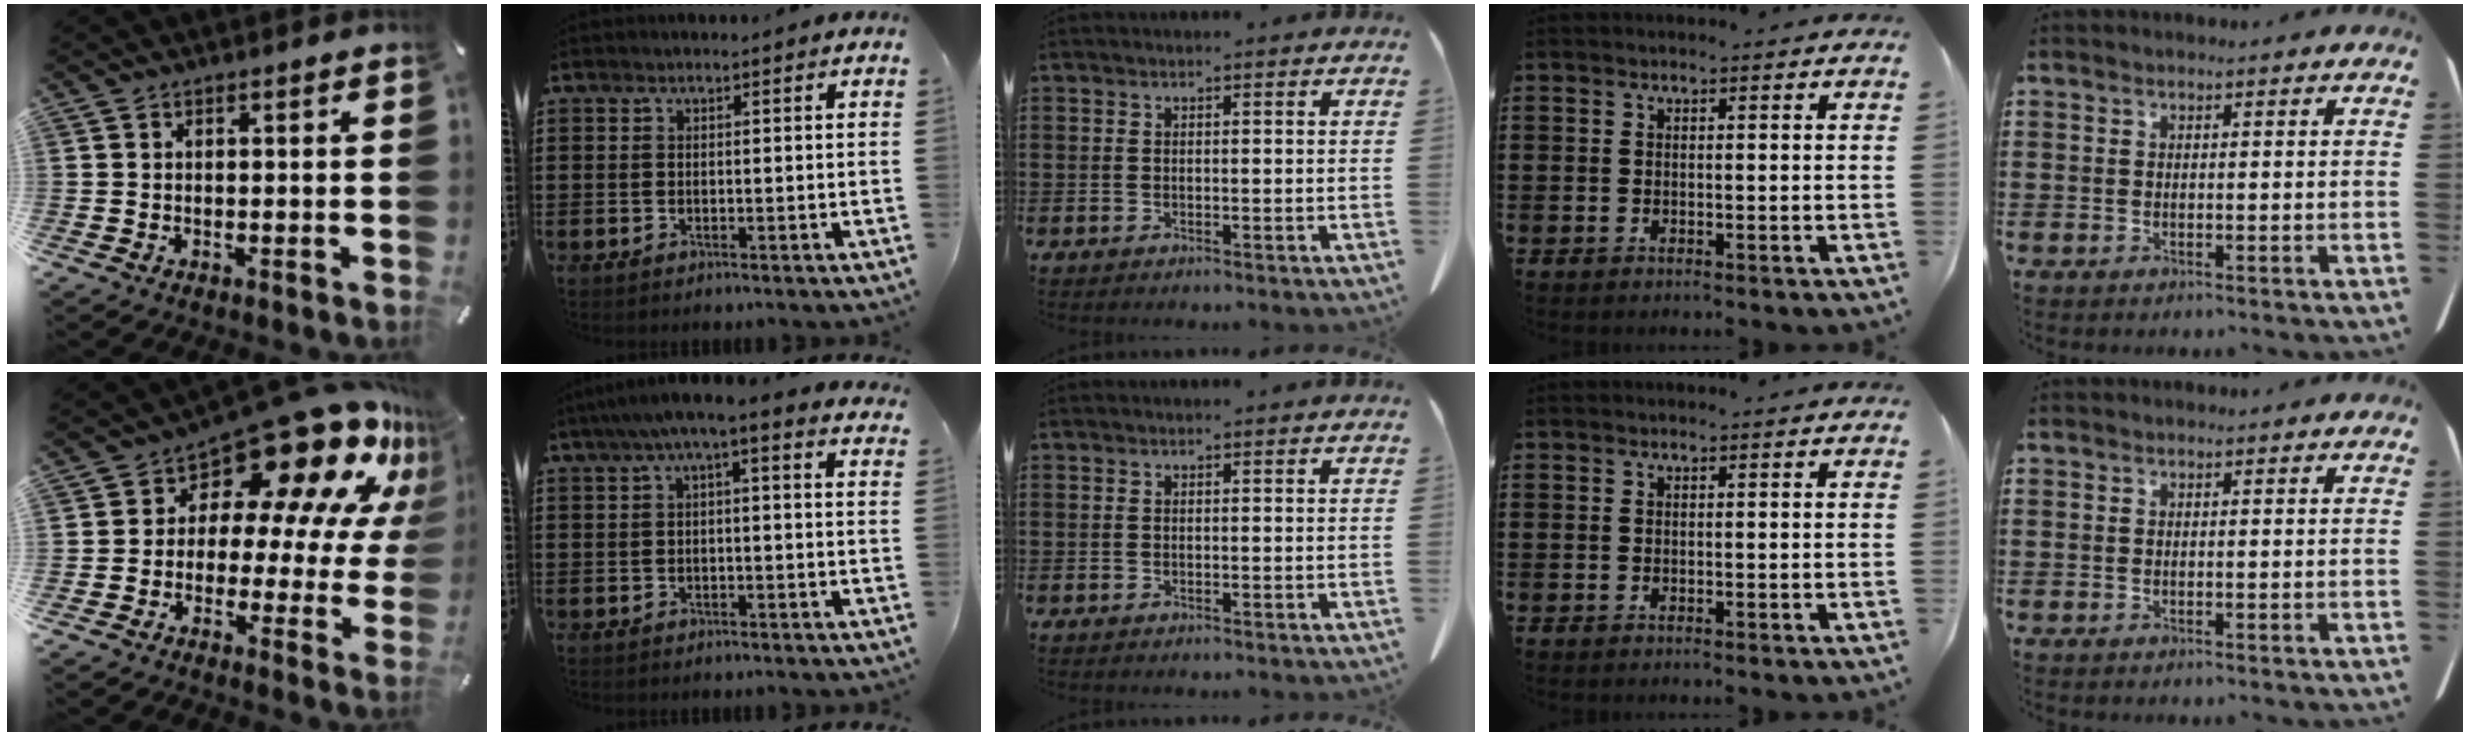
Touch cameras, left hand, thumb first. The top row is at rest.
{"thumb": {"total": 18.9, "force": [13.0, 8.3, 10.9], "torque": [-0.156, -0.113, 0.216]}, "index": {"total": 3.1, "force": [0.8, 0.4, 2.9], "torque": [-0.057, 0.001, 0.010]}}